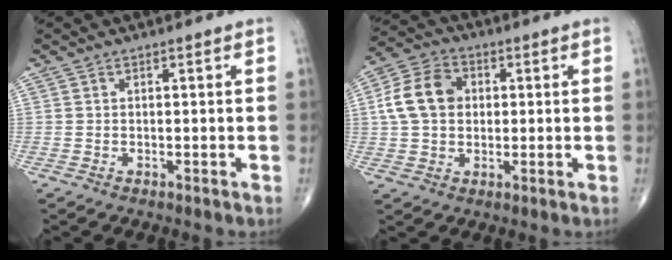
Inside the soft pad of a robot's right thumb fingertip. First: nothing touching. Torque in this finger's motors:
{"motor_torque": [0.27, 0.16, 0.97, 0.11, 0.09]}